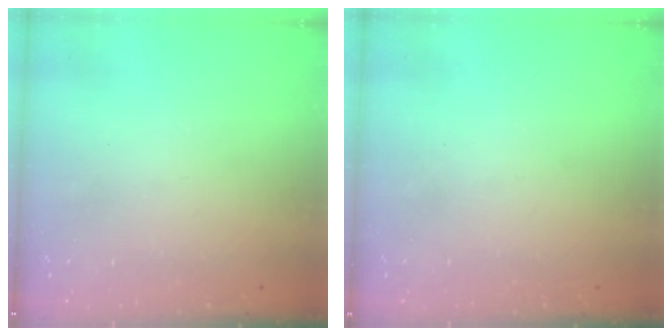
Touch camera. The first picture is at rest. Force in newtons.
{"total": 0.0}